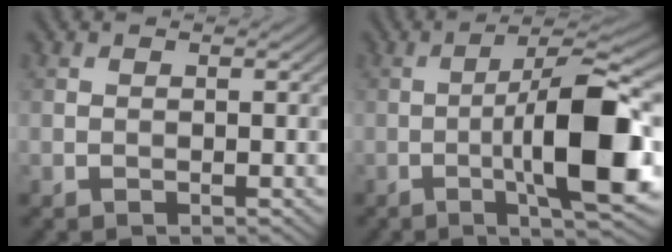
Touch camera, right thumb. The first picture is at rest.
{"total": 13.2, "force": [-2.8, 3.0, 12.5], "torque": [-0.187, 0.009, -0.053]}